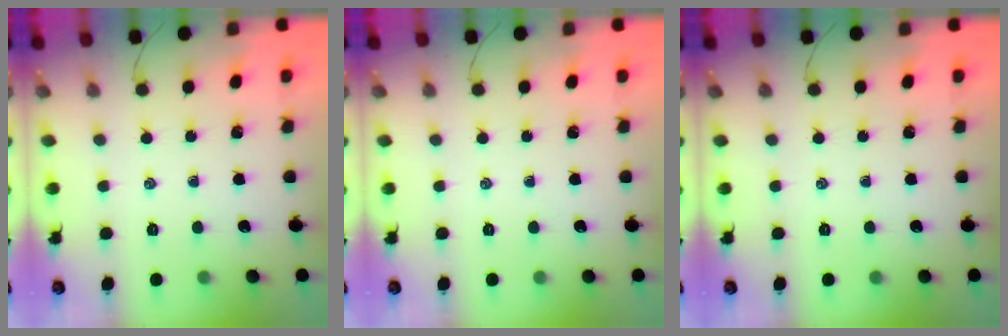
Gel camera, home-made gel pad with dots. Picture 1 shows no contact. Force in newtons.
{"total": 0.0}
{"total": 0.0}